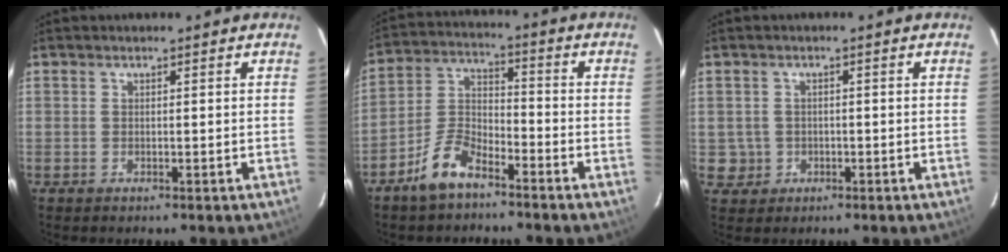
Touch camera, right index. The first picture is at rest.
{"total": 8.4, "force": [-6.2, 3.3, 4.7], "torque": [-0.110, 0.015, -0.121]}
{"total": 3.4, "force": [-0.5, 3.4, 0.0], "torque": [0.001, 0.014, 0.000]}